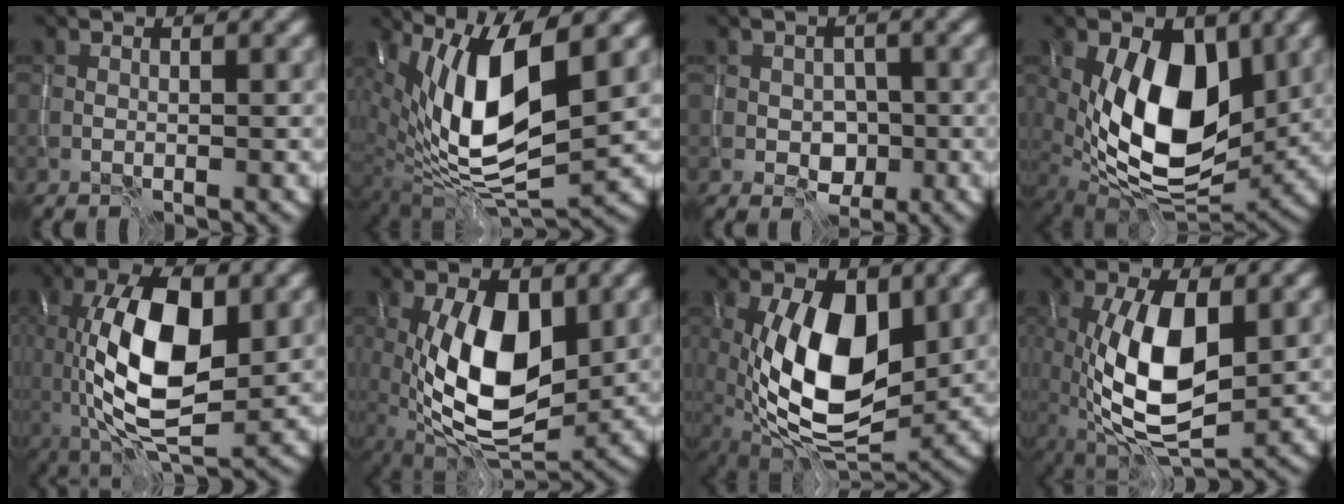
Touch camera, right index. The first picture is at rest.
{"total": 12.0, "force": [2.7, 4.2, 10.9], "torque": [-0.189, -0.008, 0.048]}
{"total": 2.7, "force": [-0.7, 2.2, 1.4], "torque": [-0.016, -0.003, -0.009]}
{"total": 11.3, "force": [1.0, 6.3, 9.3], "torque": [-0.156, -0.008, 0.017]}
{"total": 11.8, "force": [0.6, 5.4, 10.5], "torque": [-0.177, 0.003, 0.011]}
{"total": 11.3, "force": [0.2, 5.6, 9.8], "torque": [-0.169, -0.005, 0.004]}
{"total": 12.2, "force": [0.6, 6.2, 10.5], "torque": [-0.183, -0.005, 0.011]}
{"total": 10.5, "force": [-0.3, 4.7, 9.4], "torque": [-0.183, -0.005, -0.006]}